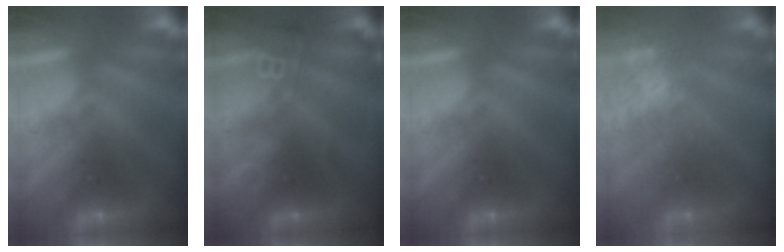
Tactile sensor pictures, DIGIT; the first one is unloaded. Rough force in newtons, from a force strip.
{"total": 2.7}
{"total": 0.0}
{"total": 3.6}